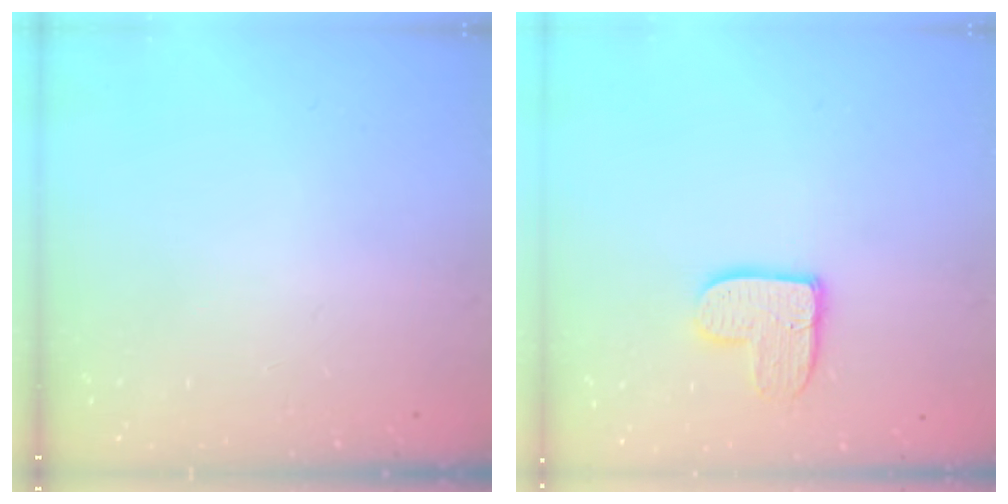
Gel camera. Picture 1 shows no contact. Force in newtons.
{"total": 10.0, "press": 10.0, "slide": 0.5}